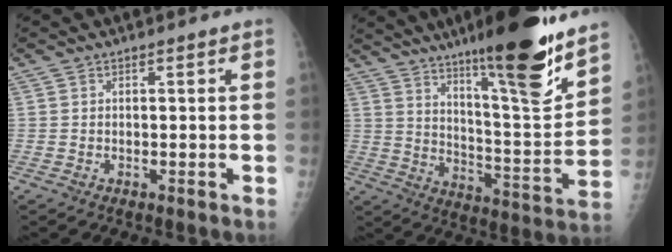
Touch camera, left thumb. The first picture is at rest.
{"total": 21.3, "force": [14.8, 3.0, 15.0], "torque": [-0.202, -0.087, 0.240]}